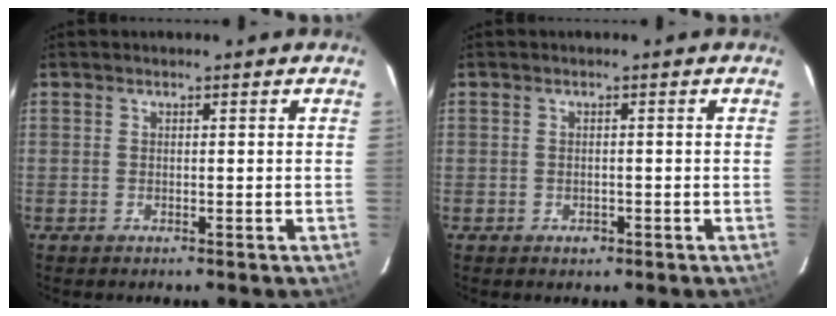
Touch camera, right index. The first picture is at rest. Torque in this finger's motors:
{"motor_torque": [0.11, 0.01, 0.07, 0.01]}